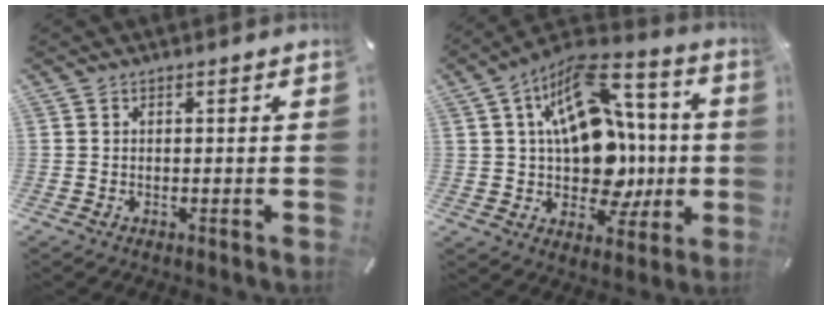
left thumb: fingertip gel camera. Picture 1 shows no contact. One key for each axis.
{"total": 20.4, "fx": 3.2, "fy": 14.1, "fz": 14.4, "tx": -0.232, "ty": -0.031, "tz": 0.057}